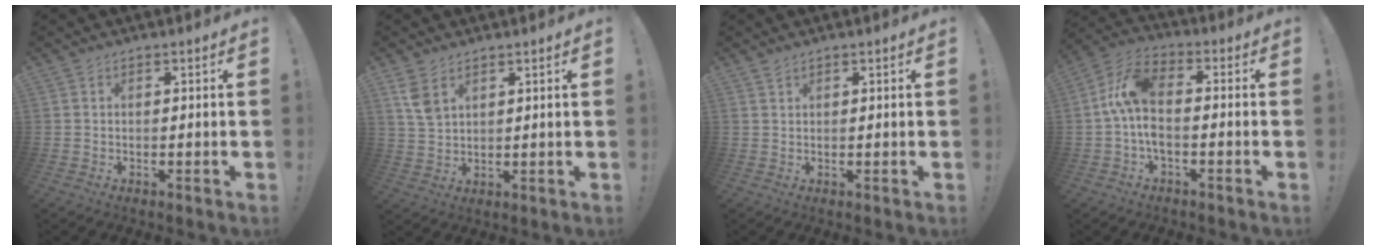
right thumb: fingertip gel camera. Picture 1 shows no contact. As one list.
[{"total": 6.0, "force": [3.5, 3.4, 3.5], "torque": [-0.053, -0.015, 0.066]}, {"total": 0.9, "force": [0.8, 0.3, 0.4], "torque": [-0.003, -0.002, 0.014]}, {"total": 10.7, "force": [-1.0, 6.1, 8.7], "torque": [-0.183, 0.010, -0.014]}]